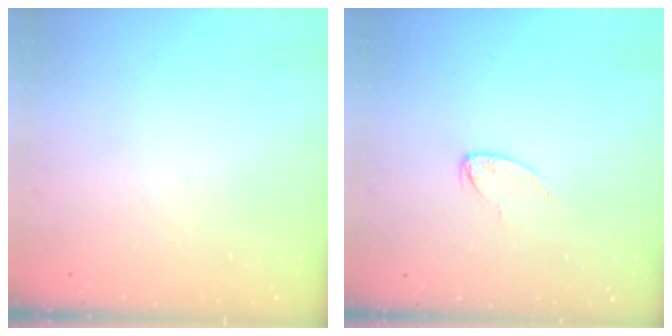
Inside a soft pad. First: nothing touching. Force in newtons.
{"total": 3.9, "press": 3.8, "slide": 0.4}